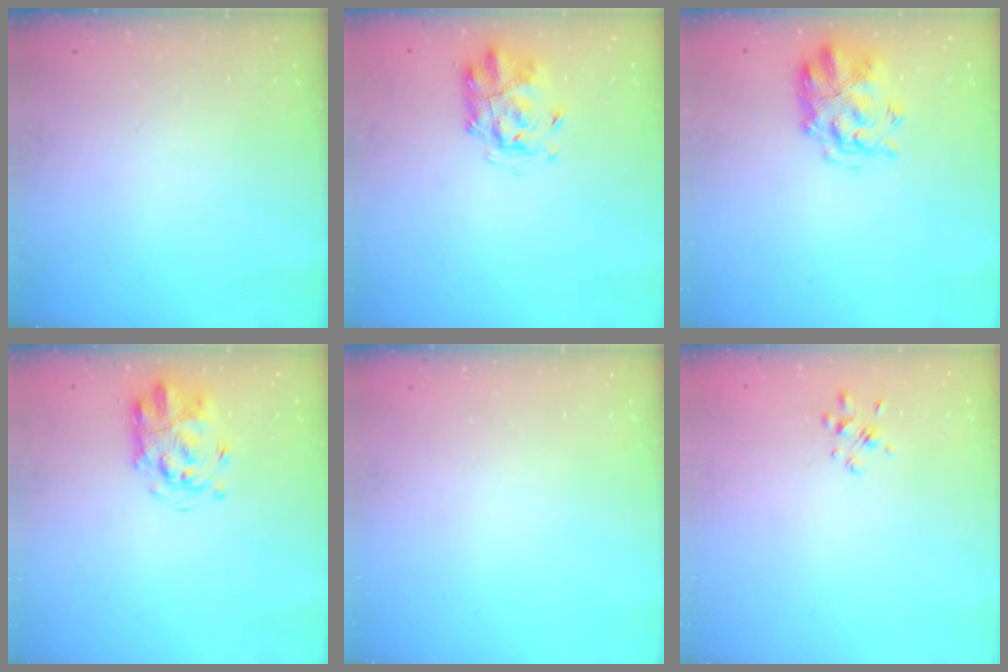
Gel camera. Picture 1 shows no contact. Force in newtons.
{"total": 2.6, "press": 2.4, "slide": 0.8}
{"total": 3.8, "press": 3.5, "slide": 1.6}
{"total": 3.4, "press": 3.2, "slide": 1.2}
{"total": 0.0}
{"total": 2.2, "press": 2.0, "slide": 0.9}